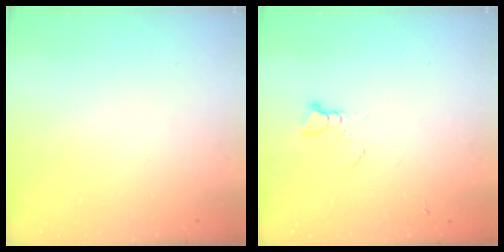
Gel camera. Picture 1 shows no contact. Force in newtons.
{"total": 2.5, "press": 2.5, "slide": 0.3}